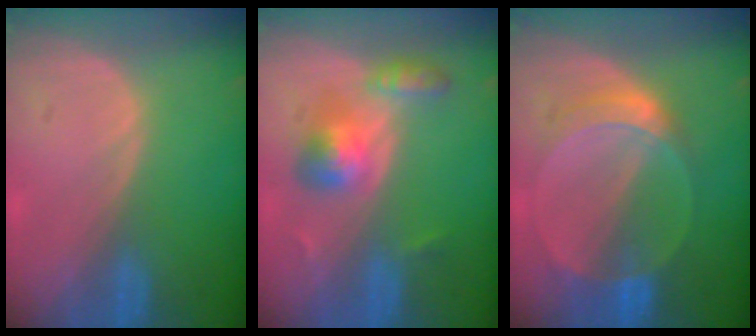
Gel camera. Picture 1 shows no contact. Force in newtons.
{"total": 5.7, "press": 5.4, "slide": 1.6}
{"total": 6.2, "press": 5.7, "slide": 2.5}